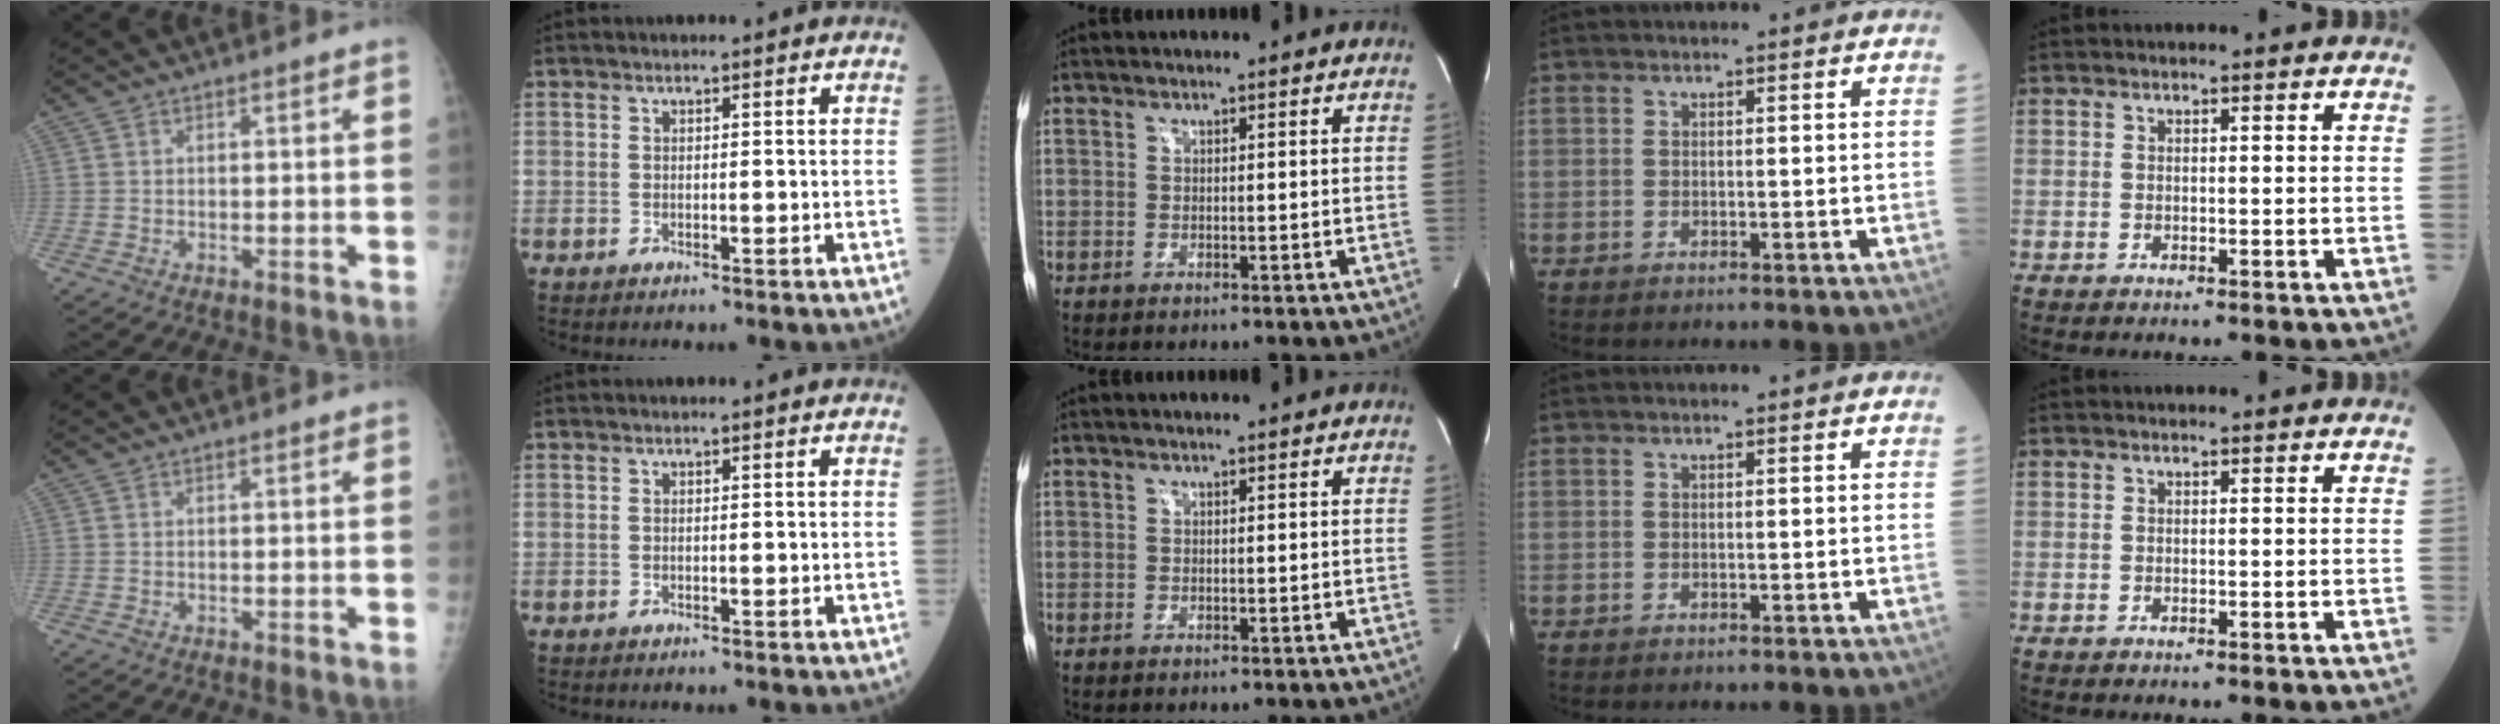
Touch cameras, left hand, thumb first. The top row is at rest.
{}